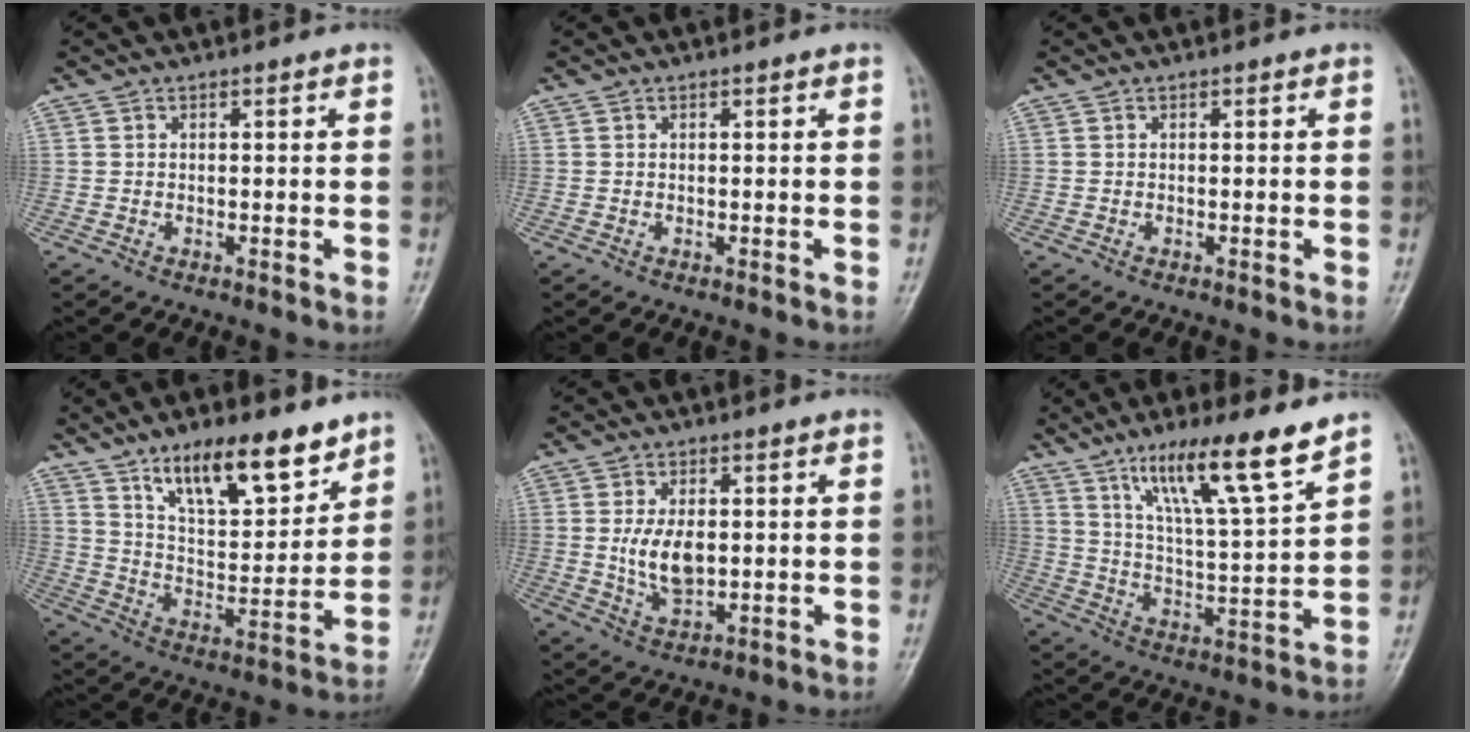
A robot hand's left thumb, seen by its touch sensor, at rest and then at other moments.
{"total": 0.0}
{"total": 0.0}
{"total": 15.9, "force": [10.8, 5.6, 10.2], "torque": [-0.133, -0.065, 0.193]}
{"total": 7.4, "force": [0.5, 4.1, 6.1], "torque": [-0.107, -0.010, 0.016]}
{"total": 15.0, "force": [10.1, 1.4, 11.0], "torque": [-0.180, -0.056, 0.181]}